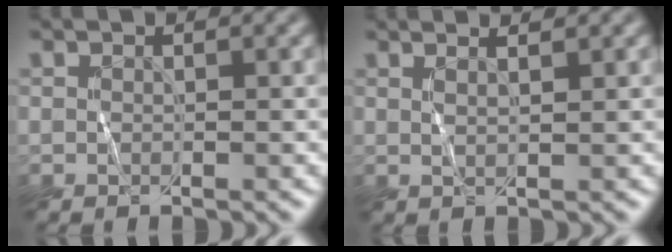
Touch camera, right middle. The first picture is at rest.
{"total": 2.0, "force": [1.4, 0.4, 1.4], "torque": [-0.009, 0.007, 0.001]}